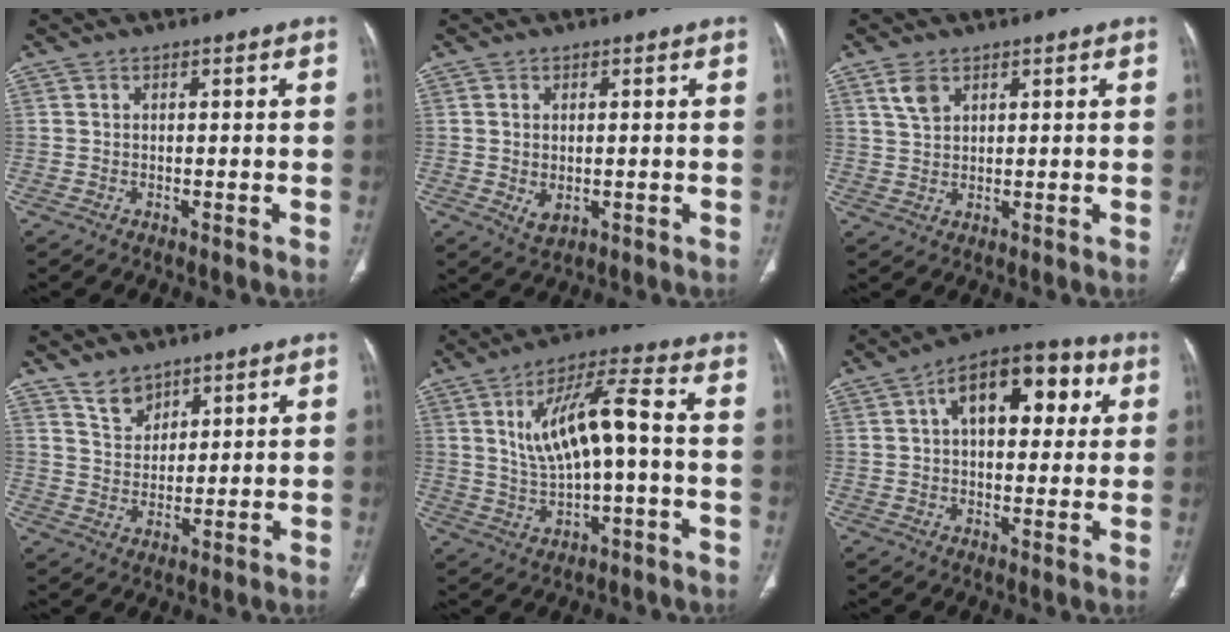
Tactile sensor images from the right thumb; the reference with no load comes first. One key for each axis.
{"total": 3.2, "fx": -0.4, "fy": 2.0, "fz": 2.5, "tx": -0.046, "ty": -0.003, "tz": 0.002}
{"total": 3.6, "fx": 2.2, "fy": 2.0, "fz": 2.0, "tx": -0.038, "ty": -0.004, "tz": 0.050}
{"total": 5.2, "fx": 4.0, "fy": 3.0, "fz": 1.4, "tx": -0.003, "ty": -0.031, "tz": 0.080}
{"total": 13.0, "fx": 1.1, "fy": 4.3, "fz": 12.2, "tx": -0.227, "ty": 0.028, "tz": 0.022}
{"total": 16.2, "fx": 4.9, "fy": 8.7, "fz": 12.8, "tx": -0.150, "ty": 0.022, "tz": 0.067}